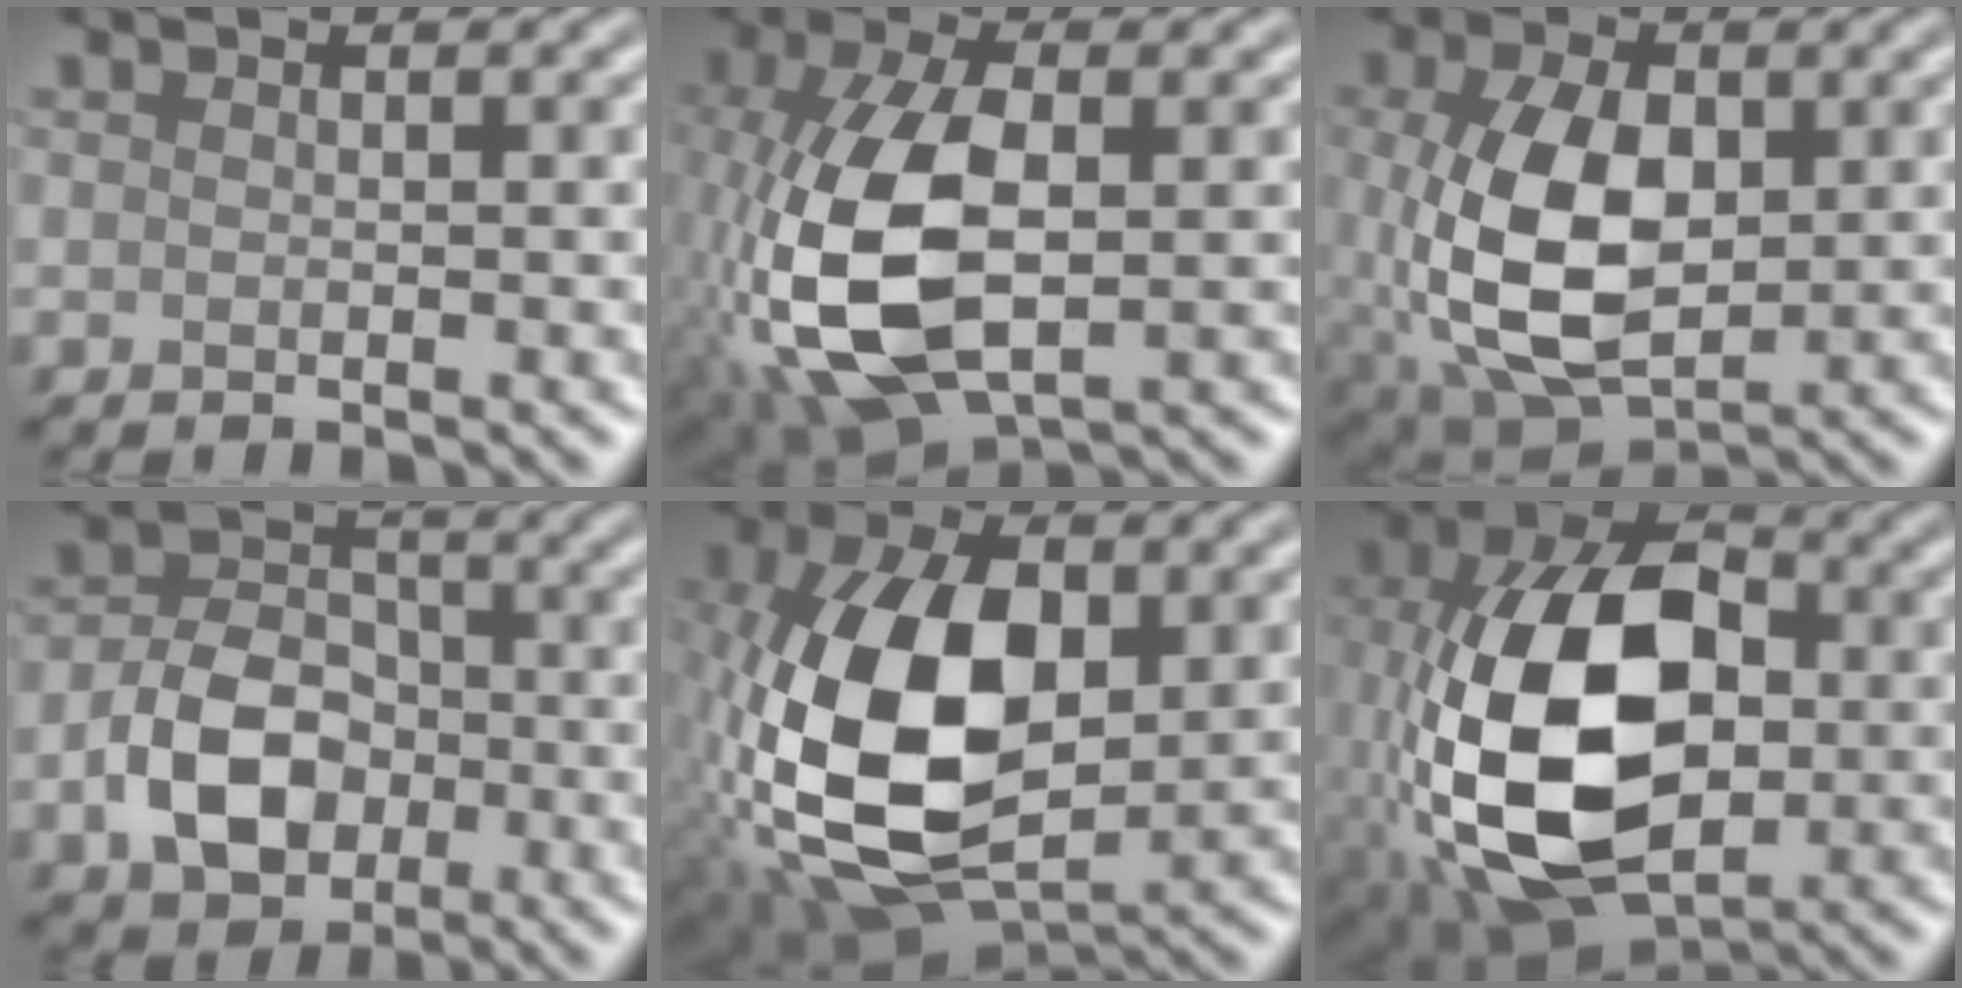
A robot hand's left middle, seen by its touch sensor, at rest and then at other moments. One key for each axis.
{"total": 10.3, "fx": -2.0, "fy": 5.5, "fz": 8.5, "tx": -0.204, "ty": -0.003, "tz": -0.038}
{"total": 9.5, "fx": 0.0, "fy": 5.7, "fz": 7.6, "tx": -0.172, "ty": -0.006, "tz": 0.005}
{"total": 6.0, "fx": -2.0, "fy": 4.4, "fz": 3.6, "tx": -0.069, "ty": 0.004, "tz": -0.041}
{"total": 13.3, "fx": -0.8, "fy": 7.8, "fz": 10.8, "tx": -0.229, "ty": 0.003, "tz": -0.019}
{"total": 15.0, "fx": -1.9, "fy": 9.3, "fz": 11.7, "tx": -0.237, "ty": 0.005, "tz": -0.047}